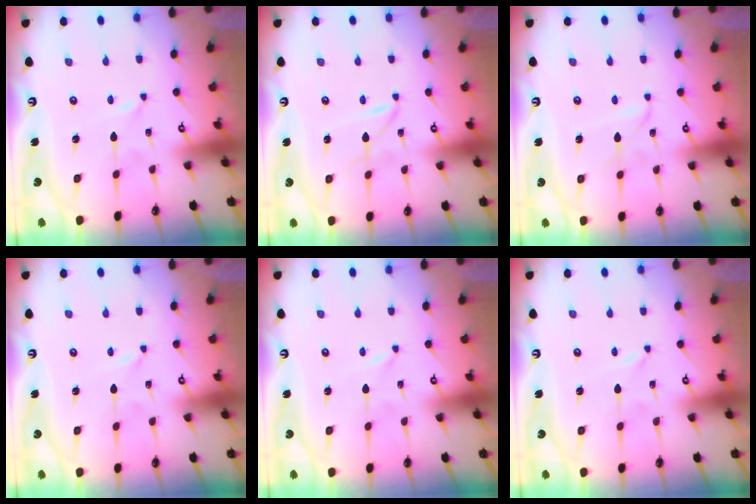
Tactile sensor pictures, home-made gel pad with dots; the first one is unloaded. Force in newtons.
{"total": 2.3, "press": 2.3, "slide": 0.2}
{"total": 1.9, "press": 1.9, "slide": 0.2}
{"total": 0.0}
{"total": 0.0}
{"total": 0.0}